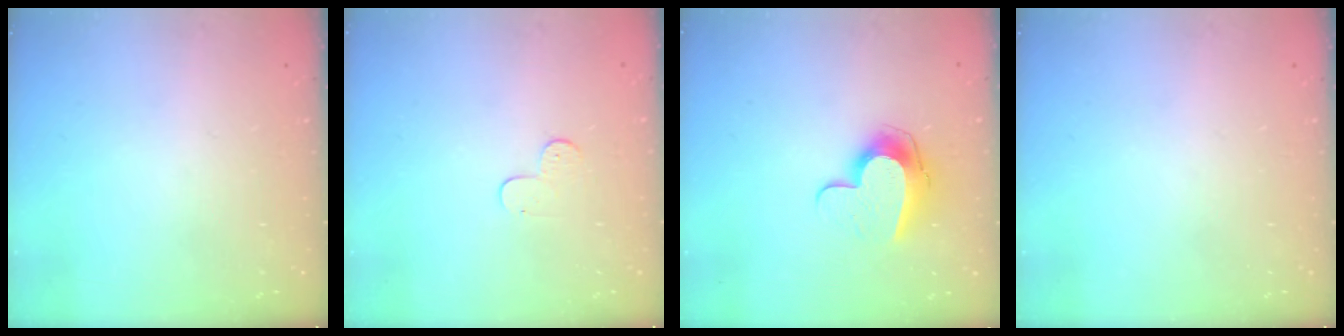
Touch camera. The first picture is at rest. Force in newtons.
{"total": 3.9, "press": 3.8, "slide": 0.4}
{"total": 11.0, "press": 11.0, "slide": 0.7}
{"total": 0.0}